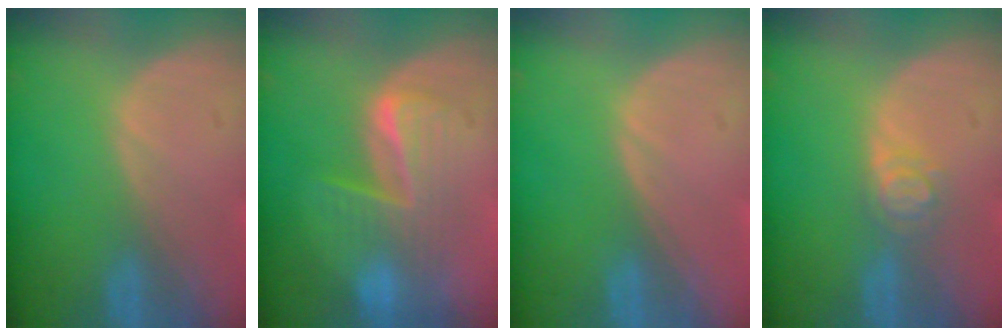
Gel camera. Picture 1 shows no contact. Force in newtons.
{"total": 6.3, "press": 6.1, "slide": 1.5}
{"total": 0.0}
{"total": 2.9, "press": 2.9, "slide": 0.3}